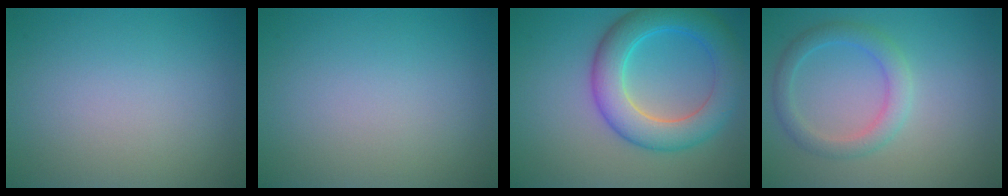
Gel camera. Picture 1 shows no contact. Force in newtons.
{"total": 0.0}
{"total": 6.8, "press": 6.8, "slide": 0.0}
{"total": 2.8, "press": 2.8, "slide": 0.1}